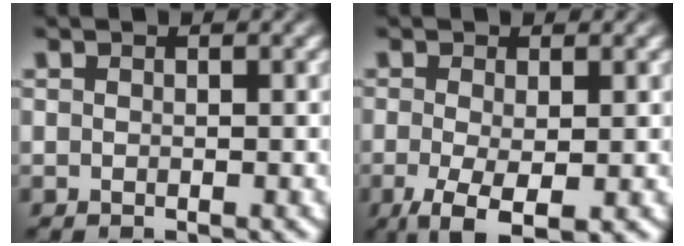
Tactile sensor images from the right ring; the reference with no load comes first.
{"total": 5.7, "force": [-3.3, 2.3, 4.0], "torque": [-0.094, -0.049, -0.029]}